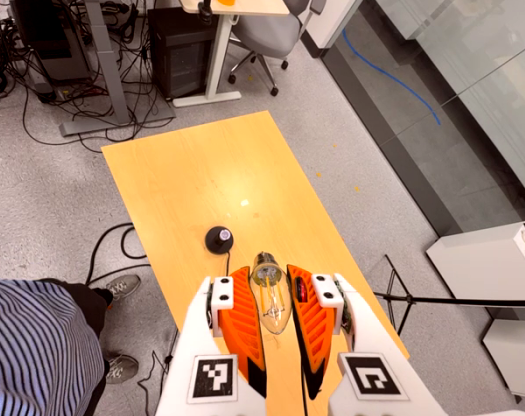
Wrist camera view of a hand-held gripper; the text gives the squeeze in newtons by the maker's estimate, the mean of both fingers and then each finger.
{"total": 21.9, "left": 24.9, "right": 18.9}